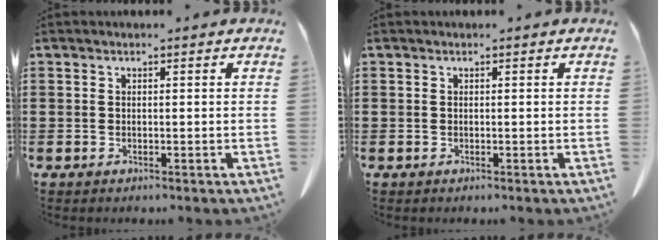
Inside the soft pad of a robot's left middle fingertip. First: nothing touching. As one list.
[{"total": 0.0}]